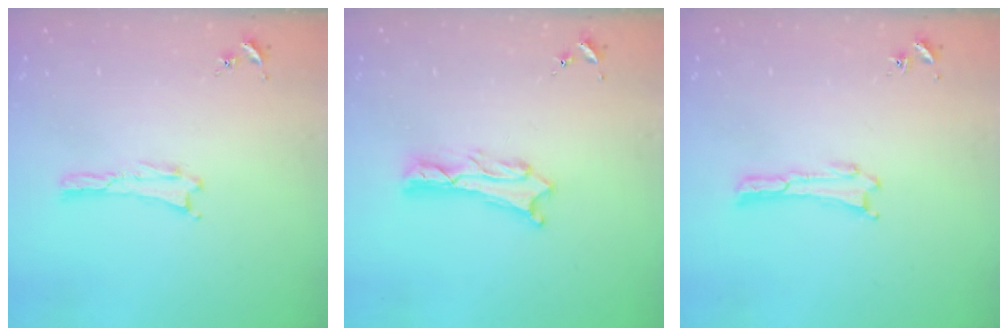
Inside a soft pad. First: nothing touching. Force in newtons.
{"total": 2.0, "press": 2.0, "slide": 0.2}
{"total": 0.0}